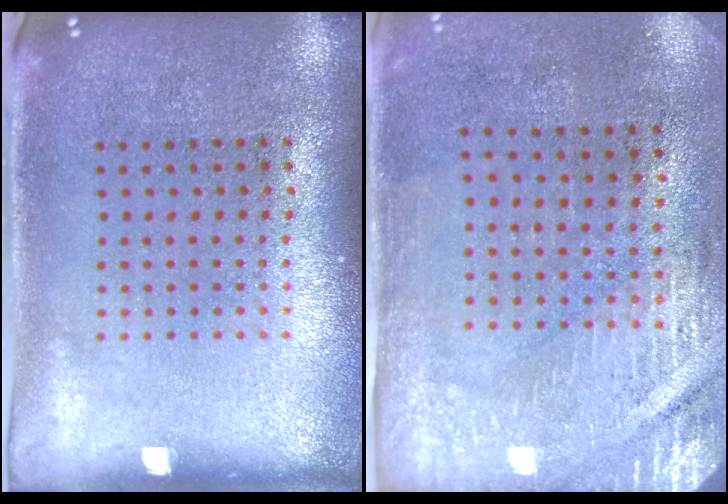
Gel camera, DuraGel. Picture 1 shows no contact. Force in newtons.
{"total": 2.9, "press": 2.5, "slide": 1.4}